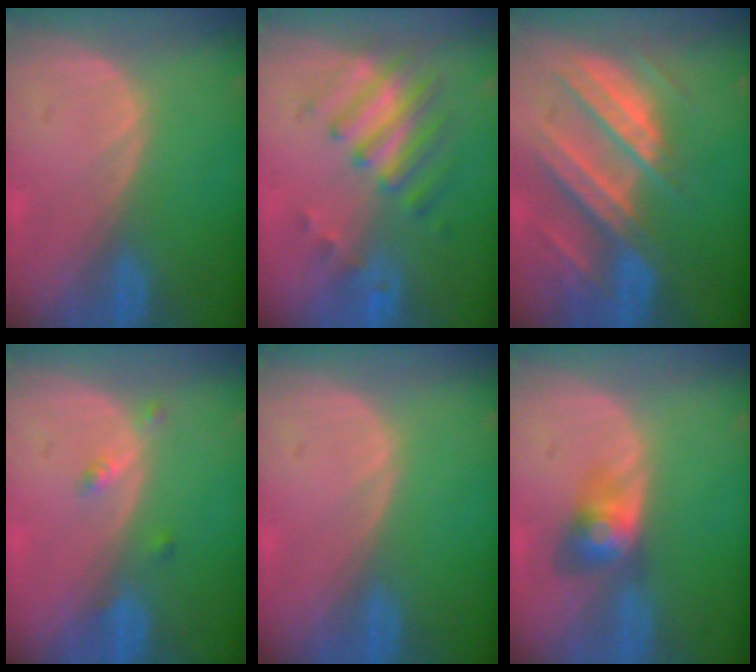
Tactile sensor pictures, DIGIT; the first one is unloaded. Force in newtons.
{"total": 7.9, "press": 6.9, "slide": 3.9}
{"total": 10.4, "press": 9.1, "slide": 5.0}
{"total": 2.2, "press": 1.8, "slide": 1.3}
{"total": 0.0}
{"total": 4.0, "press": 4.0, "slide": 0.3}